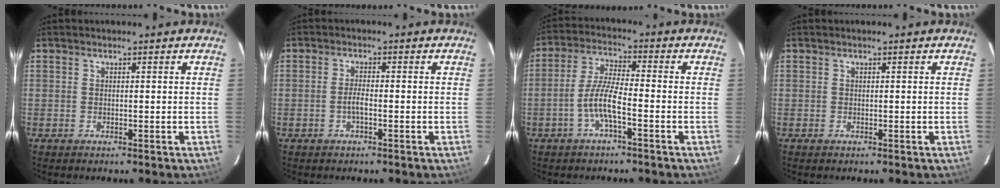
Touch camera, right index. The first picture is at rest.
{"total": 1.8, "force": [-0.8, 0.3, 1.6], "torque": [-0.032, 0.000, -0.017]}
{"total": 6.2, "force": [-2.8, 0.8, 5.4], "torque": [-0.118, 0.005, -0.055]}
{"total": 0.0}